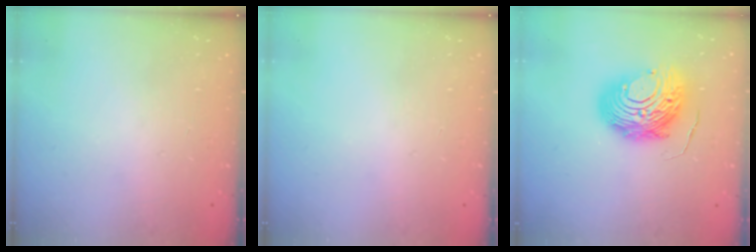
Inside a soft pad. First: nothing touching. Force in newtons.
{"total": 0.0}
{"total": 14.4, "press": 14.4, "slide": 1.3}